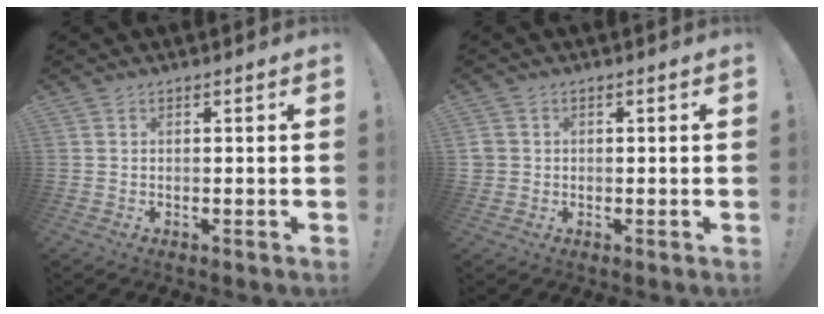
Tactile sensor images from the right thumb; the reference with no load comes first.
{"total": 2.5, "force": [0.1, 2.4, 0.7], "torque": [-0.006, 0.003, 0.004]}